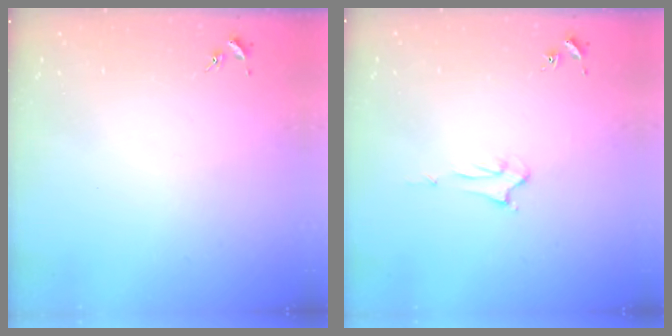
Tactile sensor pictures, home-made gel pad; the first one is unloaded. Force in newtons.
{"total": 1.9, "press": 1.9, "slide": 0.1}